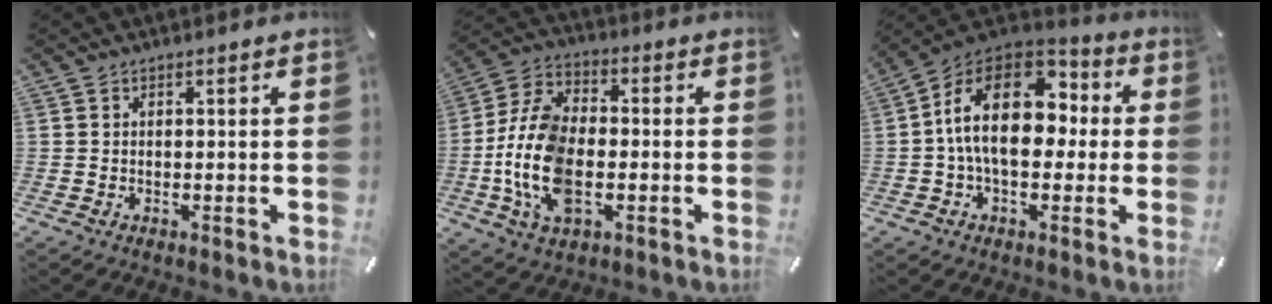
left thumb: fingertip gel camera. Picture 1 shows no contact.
{"total": 14.9, "force": [-3.4, 9.1, 11.2], "torque": [-0.261, -0.002, -0.063]}
{"total": 19.5, "force": [1.3, 12.4, 15.0], "torque": [-0.272, 0.008, 0.021]}